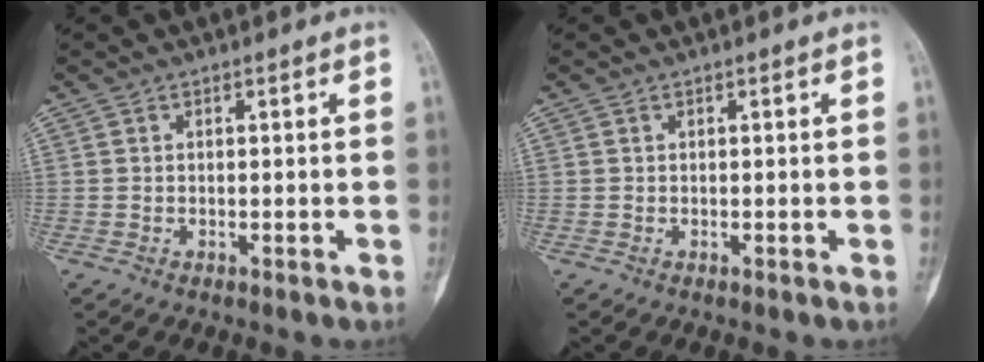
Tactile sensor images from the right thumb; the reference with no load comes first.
{"total": 0.0}